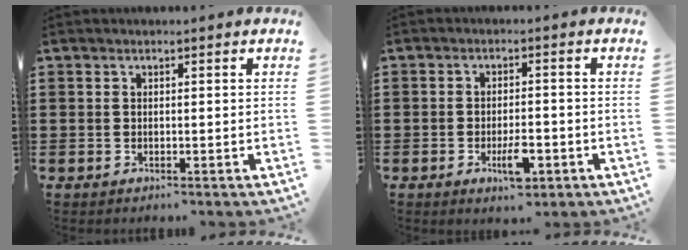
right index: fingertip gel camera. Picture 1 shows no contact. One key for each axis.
{"total": 4.8, "fx": -2.0, "fy": 1.8, "fz": 3.9, "tx": -0.070, "ty": 0.002, "tz": -0.034}